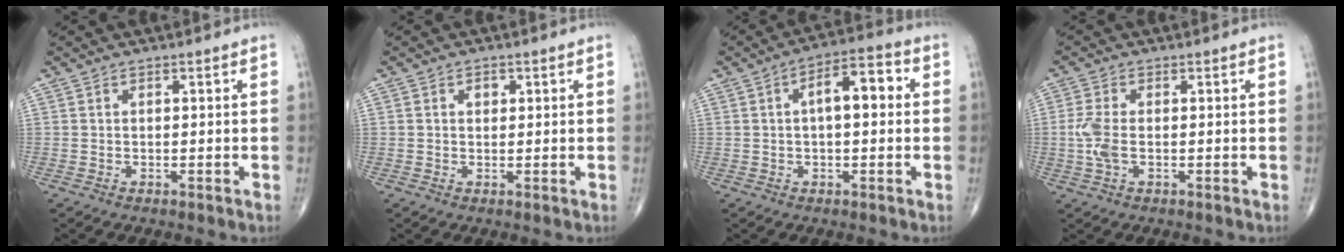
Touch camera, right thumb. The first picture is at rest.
{"total": 1.6, "force": [0.5, 1.2, 0.9], "torque": [-0.006, 0.000, 0.006]}
{"total": 8.8, "force": [1.3, 3.9, 7.8], "torque": [-0.103, 0.029, 0.010]}
{"total": 4.4, "force": [-0.5, 2.2, 3.8], "torque": [-0.099, 0.002, -0.014]}